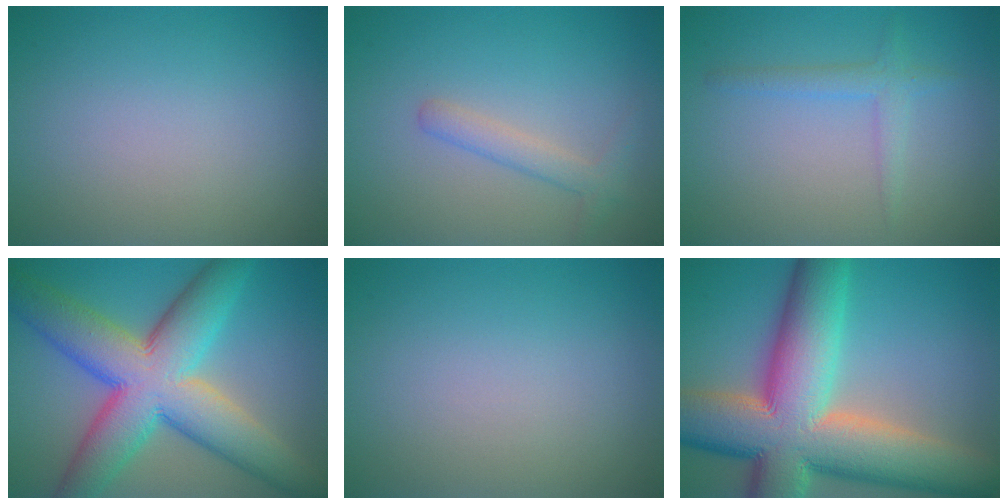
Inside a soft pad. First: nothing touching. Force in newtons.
{"total": 2.0, "press": 2.0, "slide": 0.0}
{"total": 1.7, "press": 1.7, "slide": 0.0}
{"total": 12.1, "press": 12.1, "slide": 0.7}
{"total": 0.0}
{"total": 16.3, "press": 16.2, "slide": 1.1}